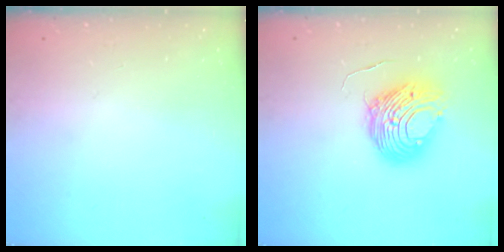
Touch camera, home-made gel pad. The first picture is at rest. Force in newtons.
{"total": 10.6, "press": 10.6, "slide": 0.8}